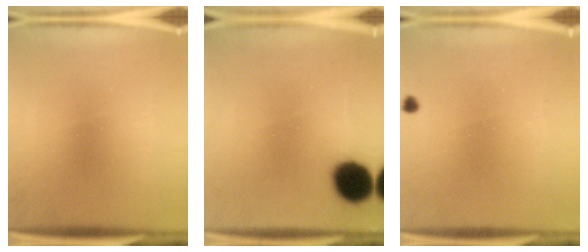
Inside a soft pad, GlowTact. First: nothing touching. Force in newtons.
{"total": 12.3}
{"total": 0.7}